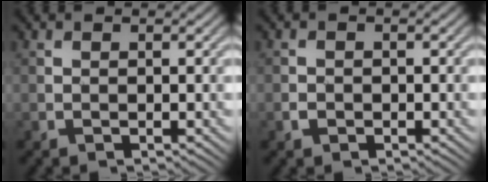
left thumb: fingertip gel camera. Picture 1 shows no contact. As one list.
[{"total": 1.1, "force": [-0.6, 0.9, 0.3], "torque": [-0.007, -0.006, -0.014]}]